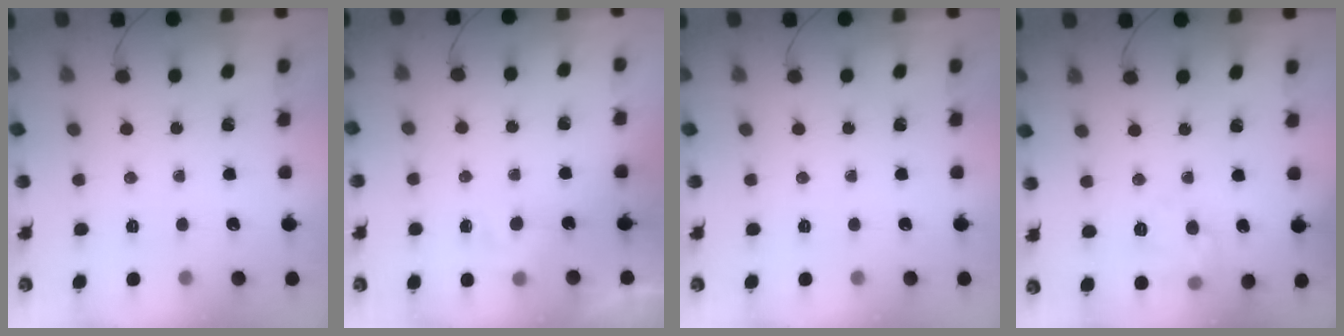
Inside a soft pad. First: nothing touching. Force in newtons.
{"total": 2.6, "press": 2.4, "slide": 1.1}
{"total": 0.0}
{"total": 7.6, "press": 7.5, "slide": 0.6}